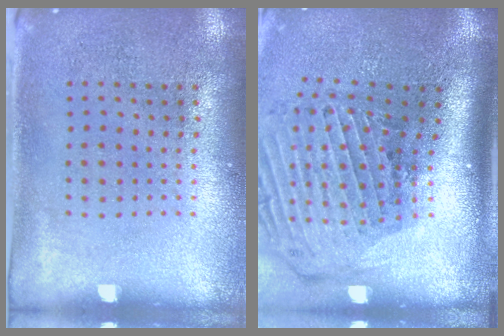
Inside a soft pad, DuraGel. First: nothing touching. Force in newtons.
{"total": 3.1, "press": 2.1, "slide": 2.3}